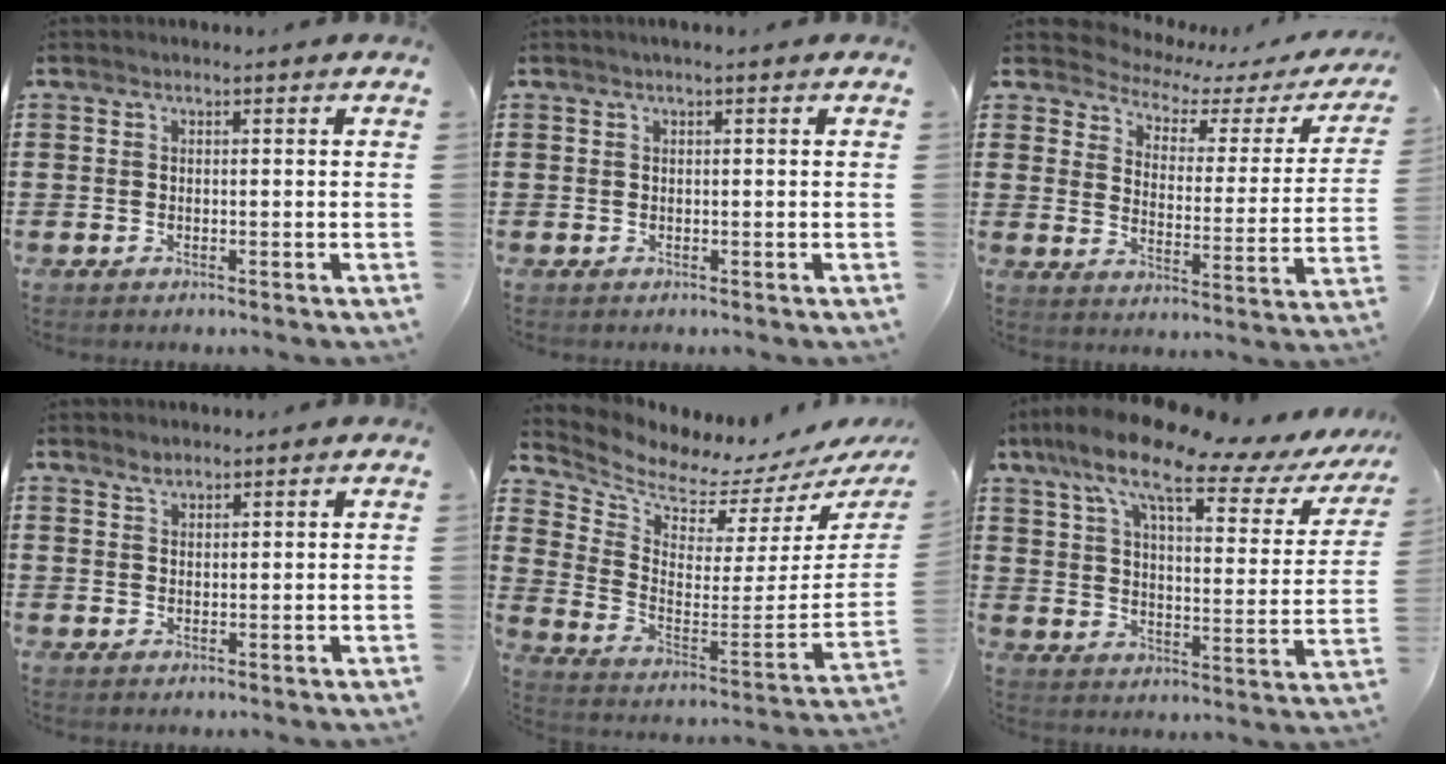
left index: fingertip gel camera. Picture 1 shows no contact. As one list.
[{"total": 0.5, "force": [0.1, 0.0, 0.5], "torque": [-0.008, -0.003, 0.002]}, {"total": 3.6, "force": [3.2, 1.3, 1.1], "torque": [-0.047, -0.023, 0.046]}, {"total": 1.6, "force": [1.4, 0.6, 0.5], "torque": [-0.012, 0.000, 0.027]}, {"total": 3.9, "force": [3.9, 0.2, 0.1], "torque": [-0.037, -0.067, 0.060]}, {"total": 12.7, "force": [8.6, 3.0, 8.8], "torque": [-0.183, -0.033, 0.139]}]